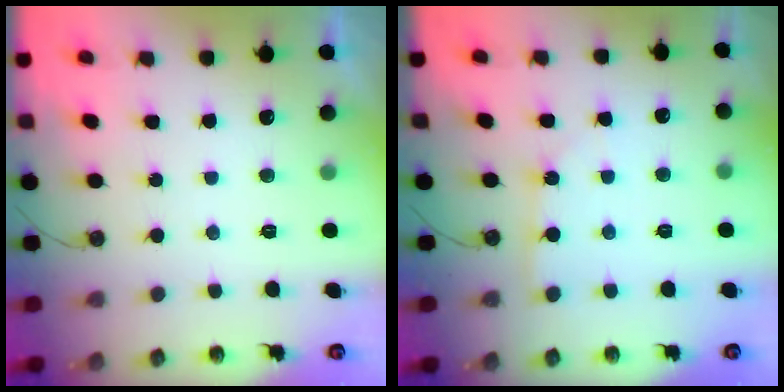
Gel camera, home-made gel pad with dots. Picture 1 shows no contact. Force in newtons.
{"total": 2.5, "press": 2.5, "slide": 0.3}